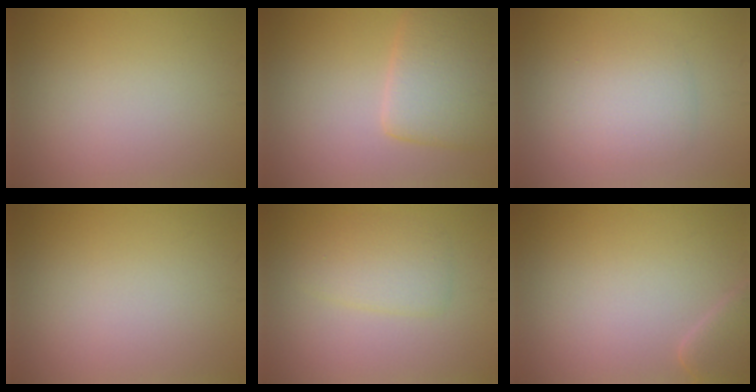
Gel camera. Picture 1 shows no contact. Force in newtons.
{"total": 6.1, "press": 6.1, "slide": 0.4}
{"total": 2.9, "press": 2.9, "slide": 0.2}
{"total": 0.0}
{"total": 2.8, "press": 2.8, "slide": 0.1}
{"total": 2.6, "press": 2.6, "slide": 0.2}